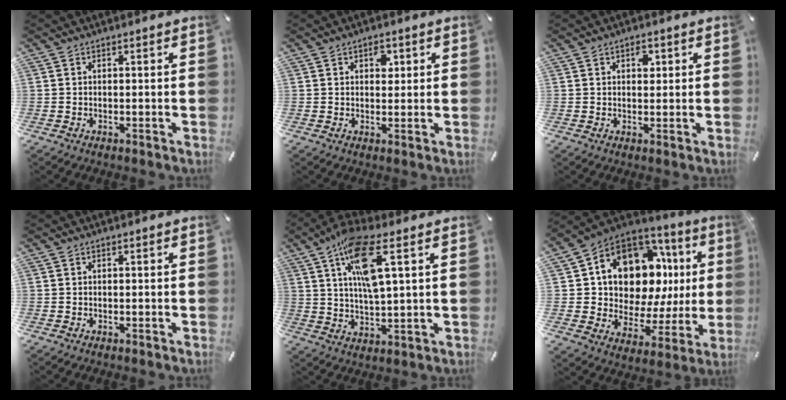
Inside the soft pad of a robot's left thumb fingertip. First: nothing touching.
{"total": 3.0, "force": [1.1, 2.1, 1.8], "torque": [-0.007, -0.006, 0.011]}
{"total": 2.4, "force": [0.9, 1.6, 1.5], "torque": [-0.007, -0.004, 0.011]}
{"total": 0.0}
{"total": 13.1, "force": [5.4, 3.4, 11.4], "torque": [-0.215, -0.005, 0.091]}
{"total": 15.4, "force": [6.4, 10.5, 9.4], "torque": [-0.152, -0.062, 0.110]}